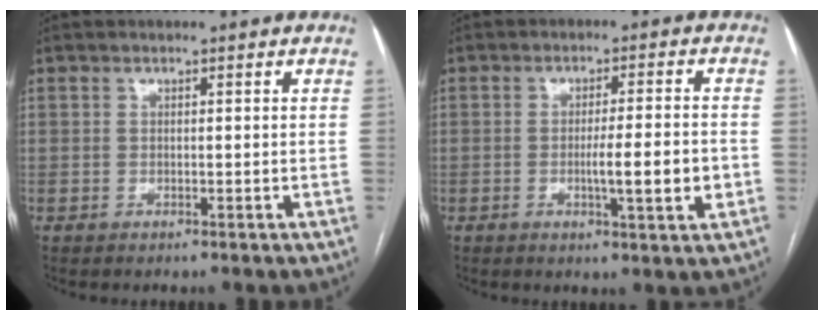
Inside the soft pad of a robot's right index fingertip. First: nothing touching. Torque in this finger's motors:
{"motor_torque": [1.77, -0.23, 0.64, 0.15]}